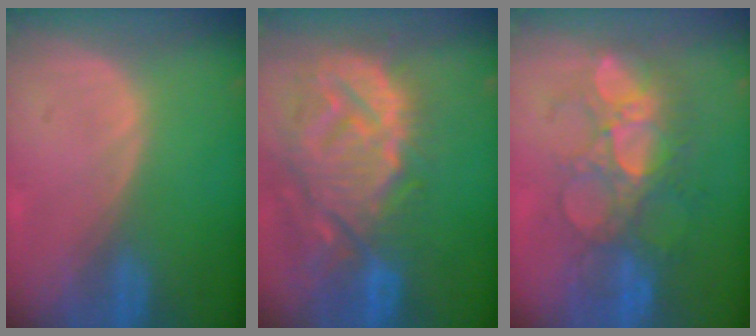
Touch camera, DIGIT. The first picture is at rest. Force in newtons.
{"total": 14.3, "press": 12.3, "slide": 7.4}
{"total": 9.3, "press": 8.9, "slide": 2.6}